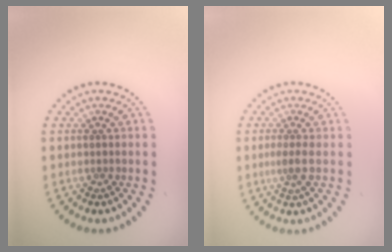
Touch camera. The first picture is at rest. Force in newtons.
{"total": 1.7, "press": 1.2, "slide": 1.1}